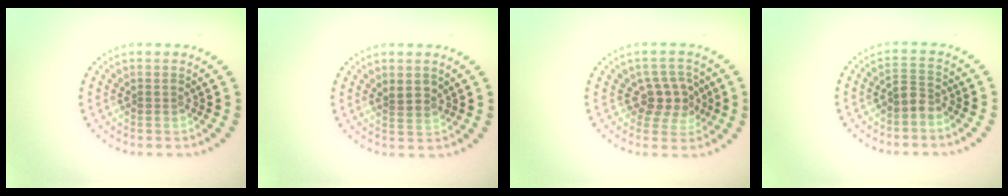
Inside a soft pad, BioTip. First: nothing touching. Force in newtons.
{"total": 1.5, "press": 1.4, "slide": 0.6}
{"total": 3.0, "press": 2.6, "slide": 1.4}
{"total": 1.8, "press": 1.3, "slide": 1.2}